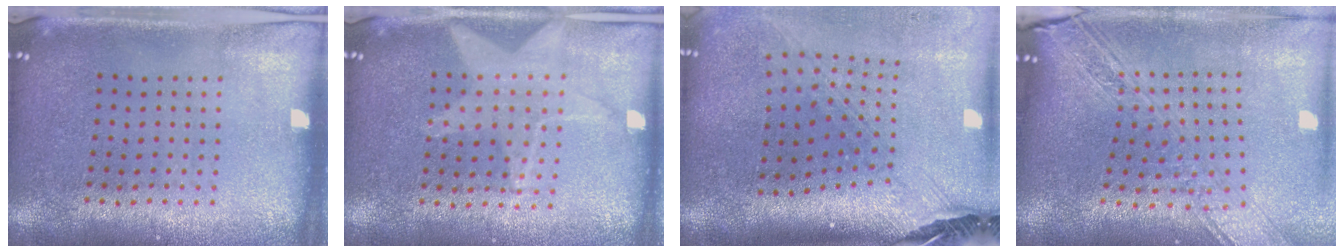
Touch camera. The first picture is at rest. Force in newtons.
{"total": 0.9, "press": 0.9, "slide": 0.0}
{"total": 3.0, "press": 2.2, "slide": 2.1}
{"total": 3.0, "press": 2.3, "slide": 1.9}